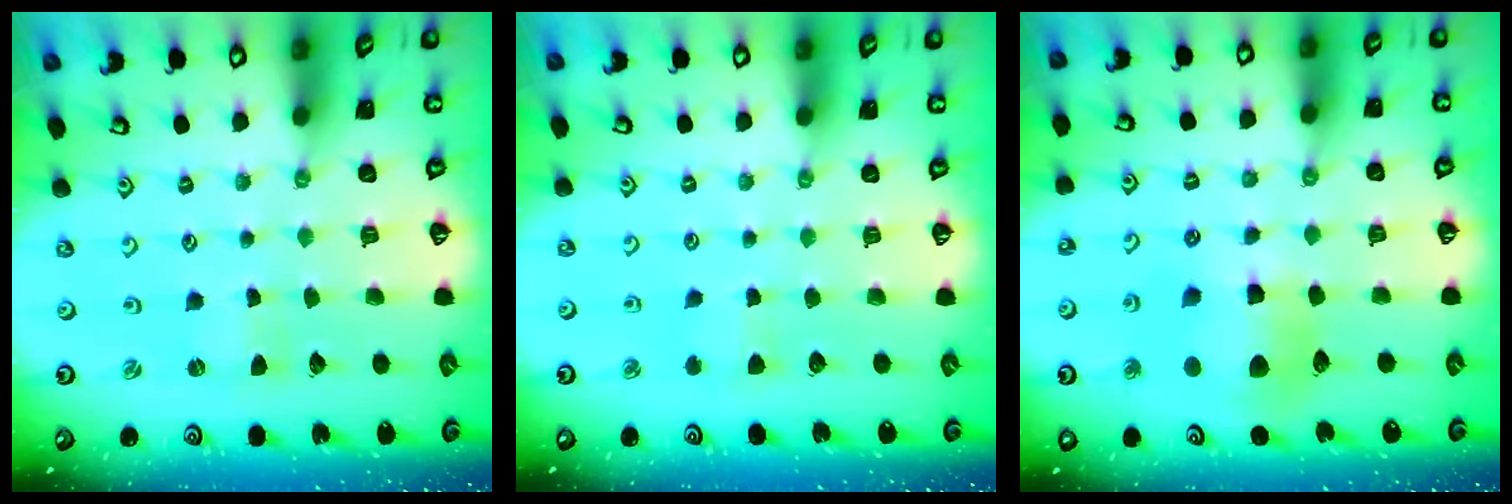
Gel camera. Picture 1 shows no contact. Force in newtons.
{"total": 2.8, "press": 2.8, "slide": 0.5}
{"total": 12.1, "press": 11.9, "slide": 1.8}